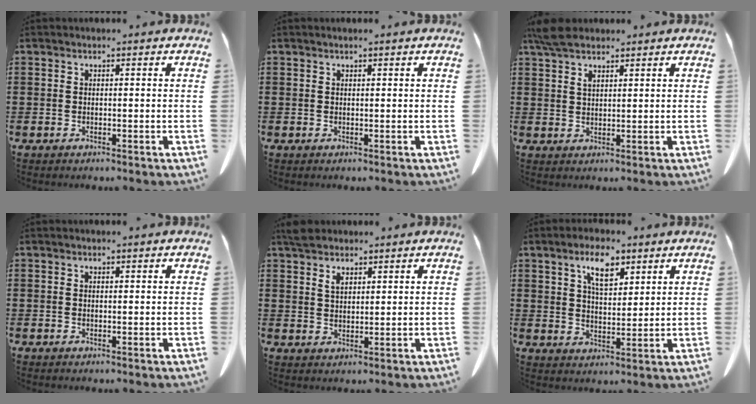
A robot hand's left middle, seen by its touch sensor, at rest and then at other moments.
{"total": 0.5, "force": [0.3, 0.0, 0.4], "torque": [-0.010, -0.002, 0.008]}
{"total": 4.0, "force": [2.9, 1.5, 2.3], "torque": [-0.052, 0.003, 0.054]}
{"total": 0.5, "force": [0.4, 0.1, 0.4], "torque": [-0.009, -0.001, 0.009]}
{"total": 3.0, "force": [2.3, 1.4, 1.4], "torque": [-0.034, 0.006, 0.044]}
{"total": 7.0, "force": [4.6, 2.7, 4.5], "torque": [-0.078, -0.008, 0.077]}